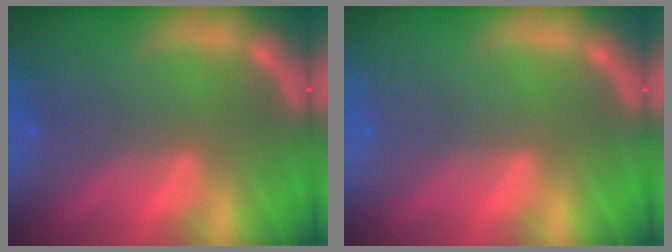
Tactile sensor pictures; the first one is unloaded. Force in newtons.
{"total": 0.0}